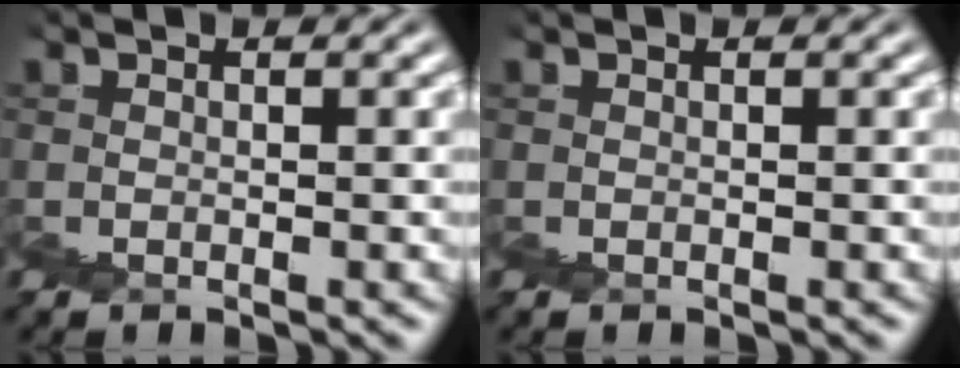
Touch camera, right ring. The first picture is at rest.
{"total": 0.0}